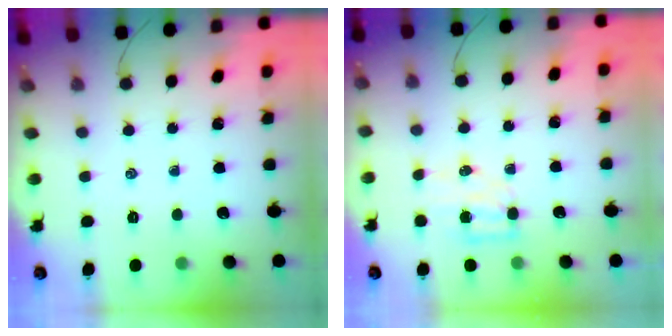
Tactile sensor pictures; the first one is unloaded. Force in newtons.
{"total": 5.3, "press": 5.2, "slide": 0.6}